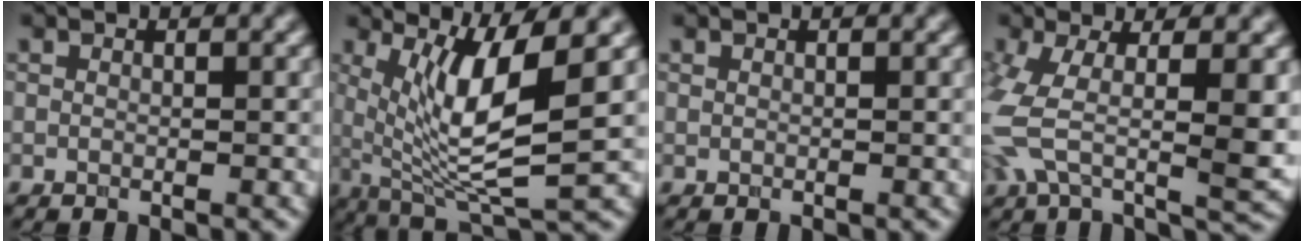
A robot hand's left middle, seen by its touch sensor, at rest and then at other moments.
{"total": 7.8, "force": [1.4, 2.0, 7.5], "torque": [-0.138, -0.013, 0.041]}
{"total": 0.0}
{"total": 8.6, "force": [-0.7, 3.3, 8.0], "torque": [-0.184, -0.011, -0.011]}